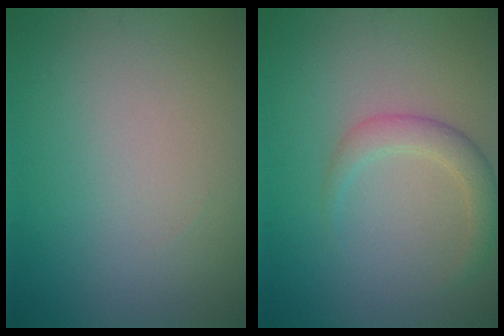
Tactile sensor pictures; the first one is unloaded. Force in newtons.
{"total": 2.4, "press": 2.4, "slide": 0.1}